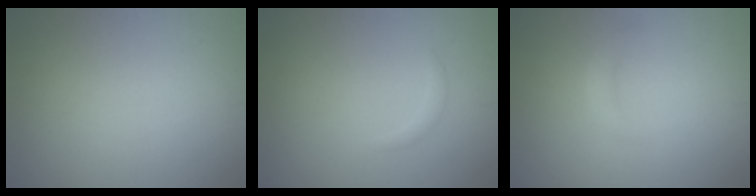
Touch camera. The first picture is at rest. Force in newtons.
{"total": 0.7, "press": 0.7, "slide": 0.1}
{"total": 1.1, "press": 1.1, "slide": 0.1}